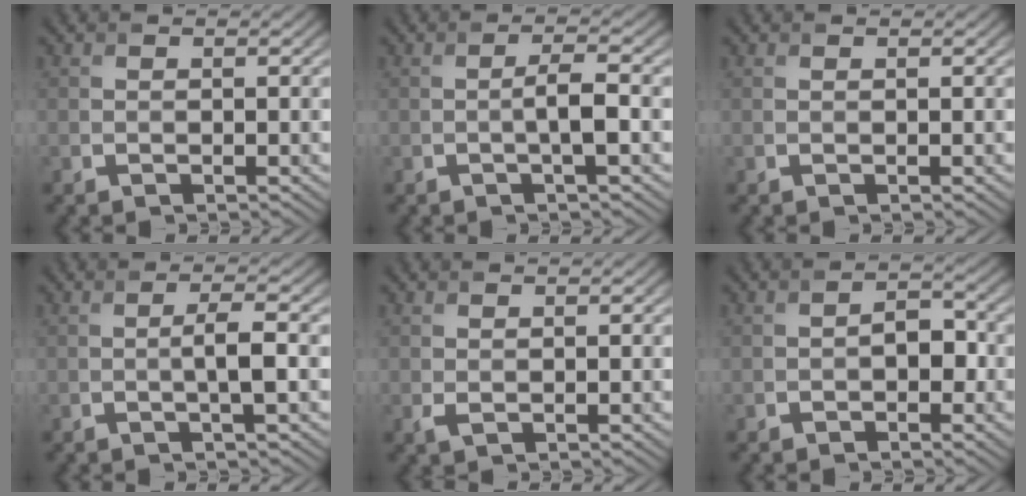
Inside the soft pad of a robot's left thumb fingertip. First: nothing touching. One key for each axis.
{"total": 2.7, "fx": -0.6, "fy": 0.3, "fz": 2.6, "tx": -0.049, "ty": 0.005, "tz": -0.018}
{"total": 0.0}
{"total": 2.6, "fx": -0.3, "fy": 0.2, "fz": 2.6, "tx": -0.046, "ty": 0.005, "tz": -0.012}
{"total": 0.8, "fx": 0.0, "fy": 0.5, "fz": 0.7, "tx": -0.021, "ty": -0.003, "tz": 0.003}
{"total": 2.4, "fx": -0.8, "fy": 1.5, "fz": 1.8, "tx": -0.032, "ty": -0.001, "tz": -0.016}